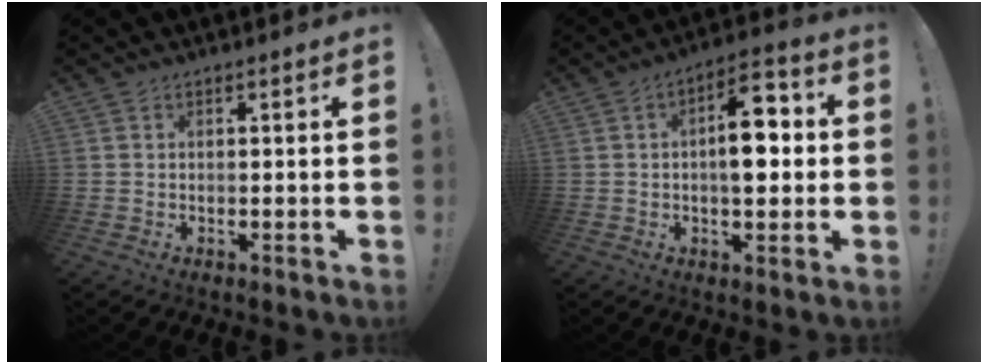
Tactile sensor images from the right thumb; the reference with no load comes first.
{"total": 11.7, "force": [0.3, 5.9, 10.1], "torque": [-0.136, 0.011, 0.003]}